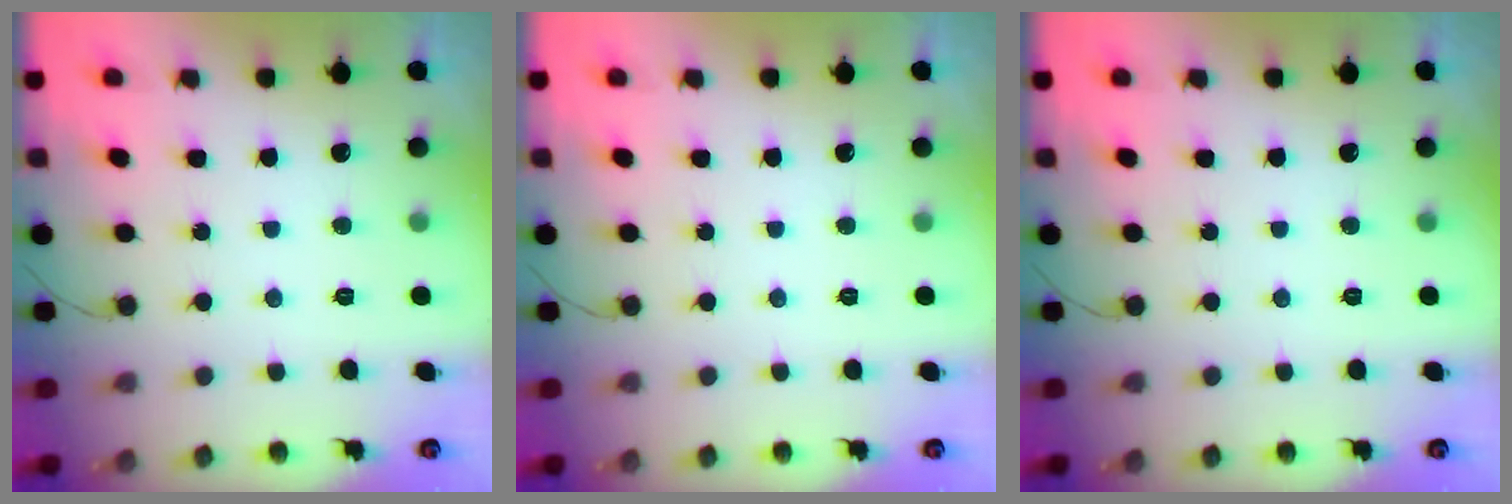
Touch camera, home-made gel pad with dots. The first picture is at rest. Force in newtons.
{"total": 0.0}
{"total": 0.0}